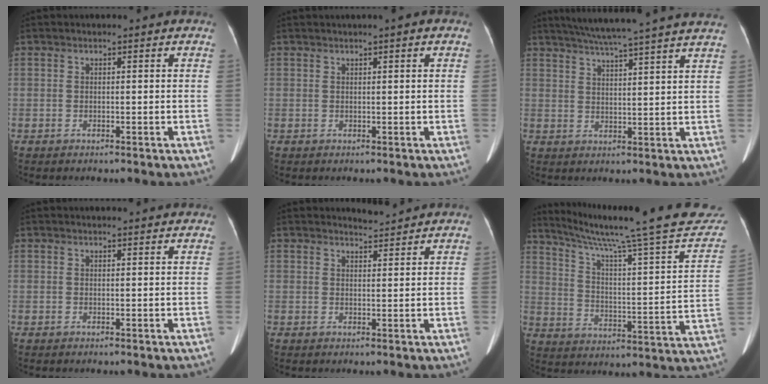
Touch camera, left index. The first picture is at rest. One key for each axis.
{"total": 1.3, "fx": 0.8, "fy": 0.0, "fz": 1.1, "tx": -0.019, "ty": 0.017, "tz": 0.012}
{"total": 18.7, "fx": 16.4, "fy": -1.0, "fz": 8.9, "tx": -0.152, "ty": 0.002, "tz": 0.215}
{"total": 2.5, "fx": 2.4, "fy": -0.1, "fz": 0.6, "tx": -0.009, "ty": 0.010, "tz": 0.027}
{"total": 1.8, "fx": 1.7, "fy": -0.3, "fz": -0.4, "tx": -0.001, "ty": -0.004, "tz": 0.034}
{"total": 29.1, "fx": 25.4, "fy": 1.8, "fz": 14.1, "tx": -0.217, "ty": -0.076, "tz": 0.331}